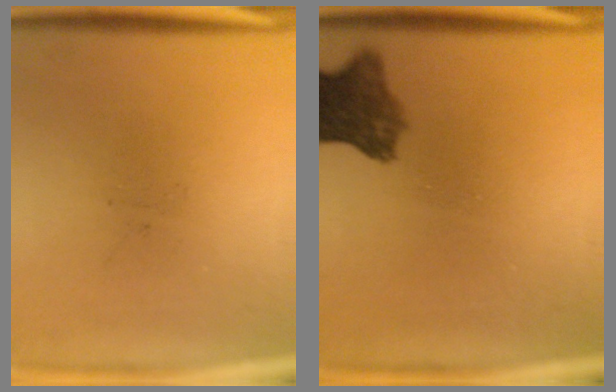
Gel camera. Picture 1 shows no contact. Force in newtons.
{"total": 7.1}